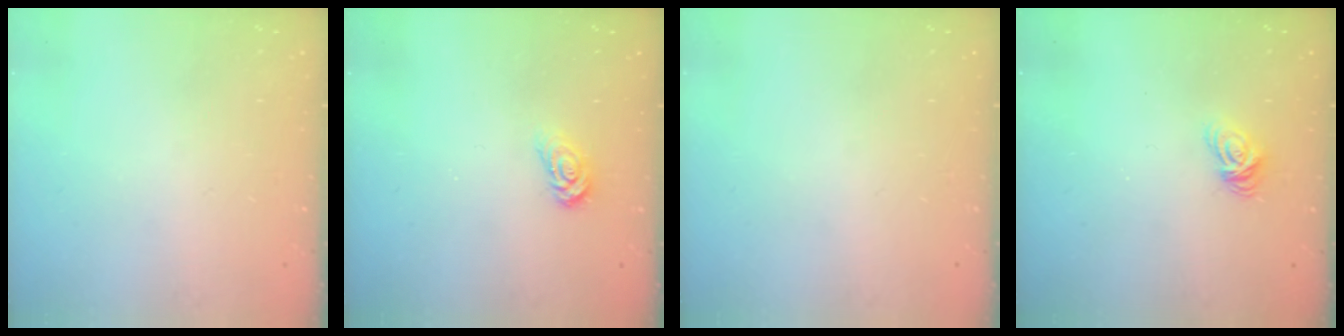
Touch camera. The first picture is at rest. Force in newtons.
{"total": 3.1, "press": 3.1, "slide": 0.3}
{"total": 0.0}
{"total": 7.6, "press": 7.6, "slide": 0.4}